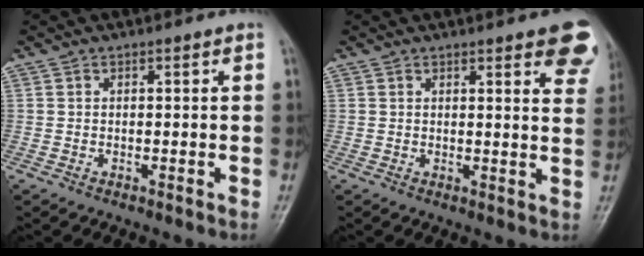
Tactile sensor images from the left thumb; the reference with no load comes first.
{"total": 9.9, "force": [6.4, 2.8, 7.1], "torque": [-0.053, -0.023, 0.061]}